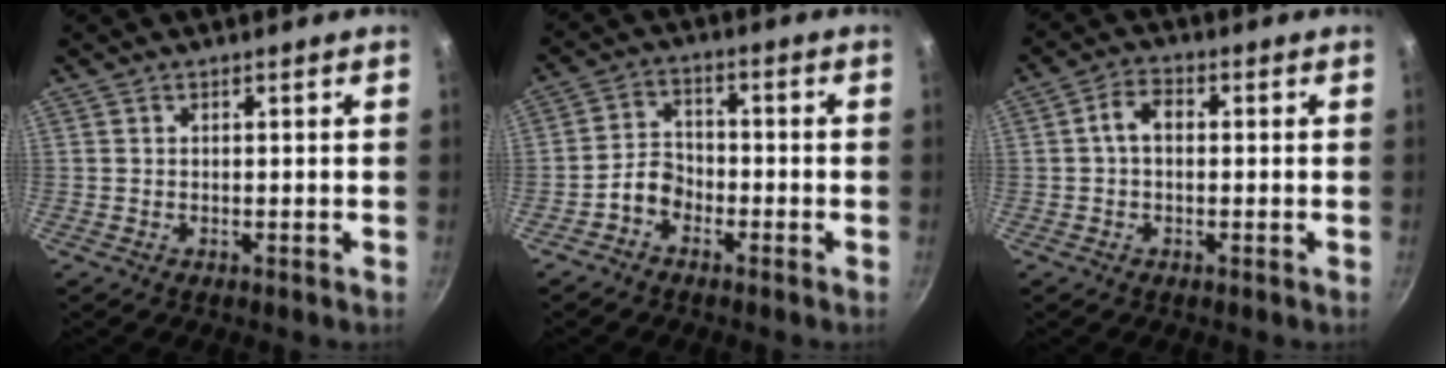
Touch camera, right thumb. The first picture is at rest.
{"total": 4.6, "force": [-2.7, 3.3, 2.0], "torque": [-0.021, 0.033, -0.056]}
{"total": 5.5, "force": [0.3, 3.7, 4.1], "torque": [-0.066, 0.018, -0.003]}